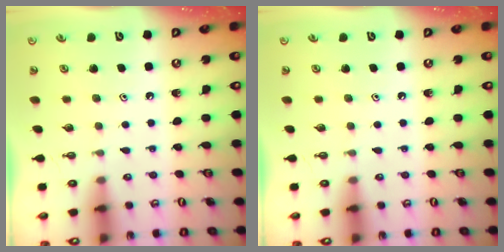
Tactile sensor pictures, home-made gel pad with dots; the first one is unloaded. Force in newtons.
{"total": 0.0}